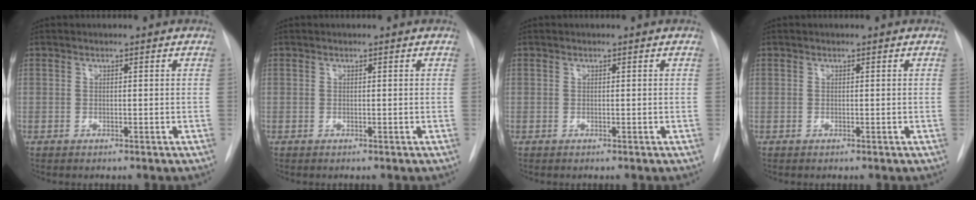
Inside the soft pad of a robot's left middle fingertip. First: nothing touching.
{"total": 0.0}
{"total": 0.0}
{"total": 0.0}